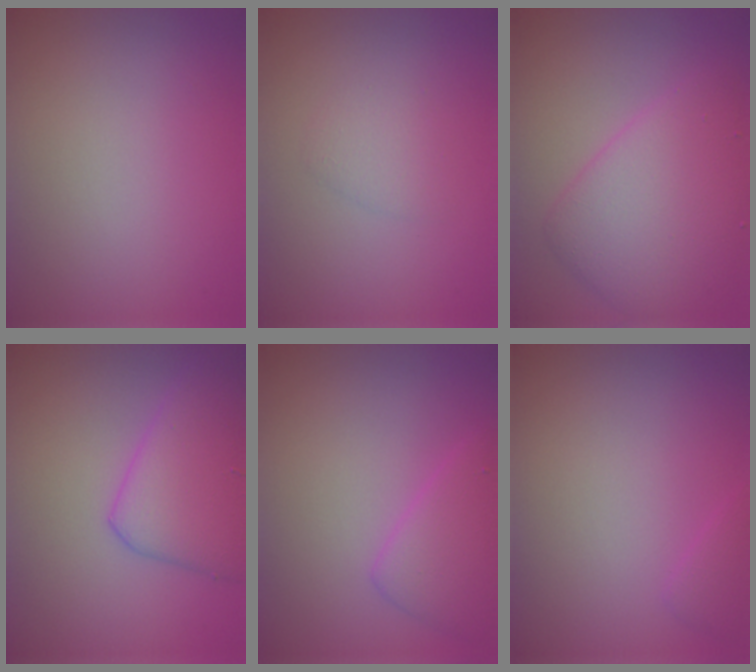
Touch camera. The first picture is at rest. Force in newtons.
{"total": 1.5, "press": 1.5, "slide": 0.1}
{"total": 6.9, "press": 6.9, "slide": 0.1}
{"total": 5.4, "press": 5.4, "slide": 0.3}
{"total": 3.3, "press": 3.3, "slide": 0.0}
{"total": 1.1, "press": 1.1, "slide": 0.0}